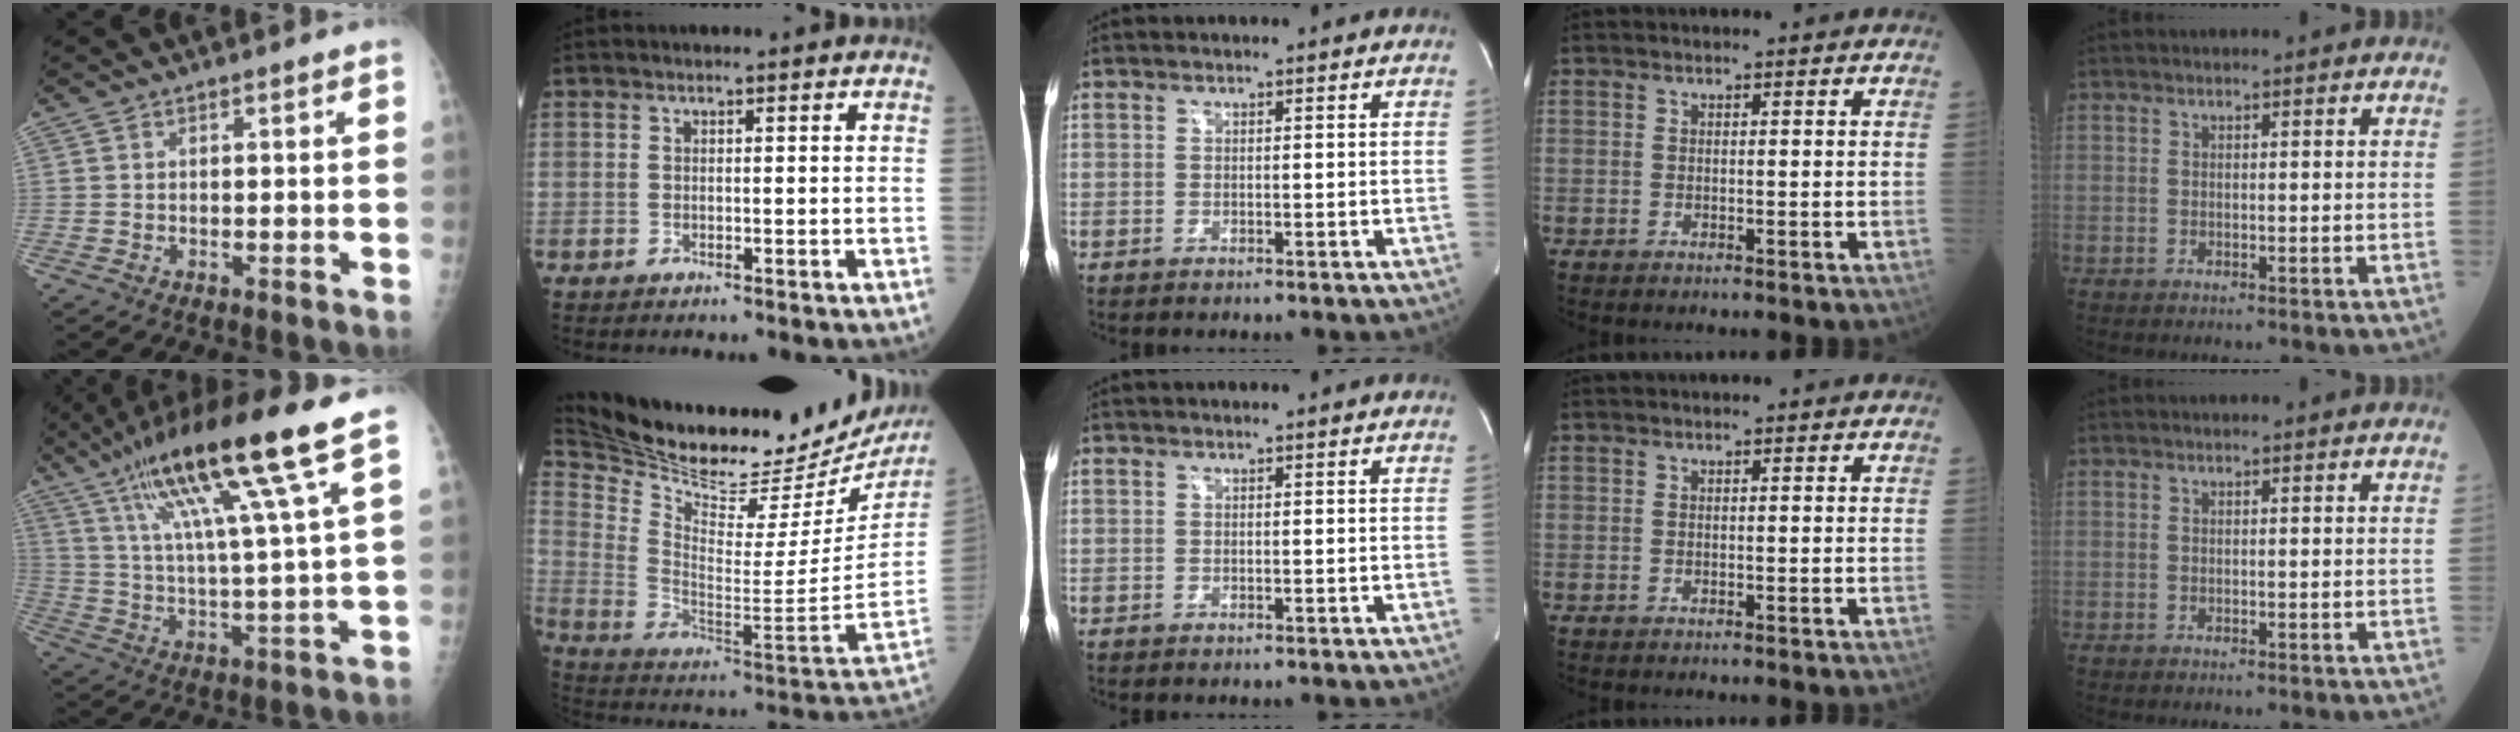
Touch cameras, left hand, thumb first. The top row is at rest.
{"thumb": {"total": 19.4, "force": [10.7, 1.3, 16.2], "torque": [-0.283, -0.020, 0.183]}, "index": {"total": 30.1, "force": [26.1, 5.7, 14.0], "torque": [-0.252, -0.072, 0.375]}}